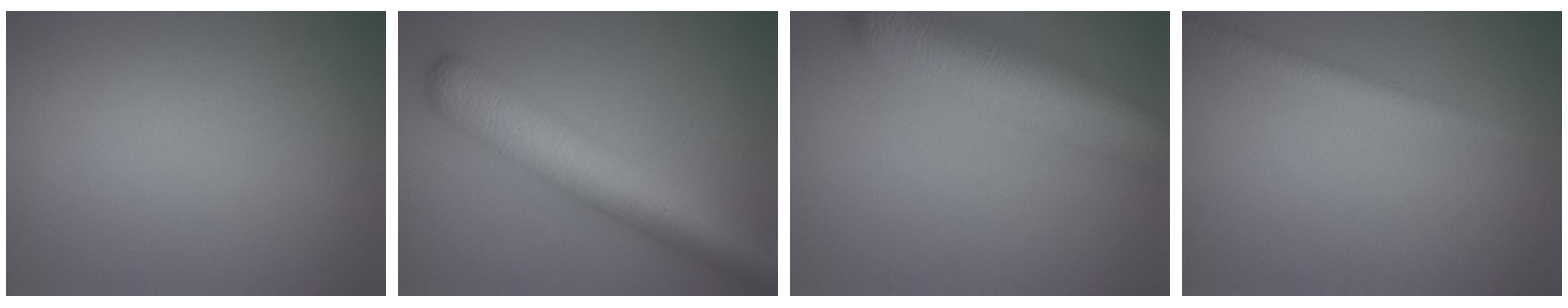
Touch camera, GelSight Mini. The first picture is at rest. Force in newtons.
{"total": 7.8, "press": 7.8, "slide": 0.3}
{"total": 9.1, "press": 9.1, "slide": 0.4}
{"total": 2.2, "press": 2.1, "slide": 0.0}